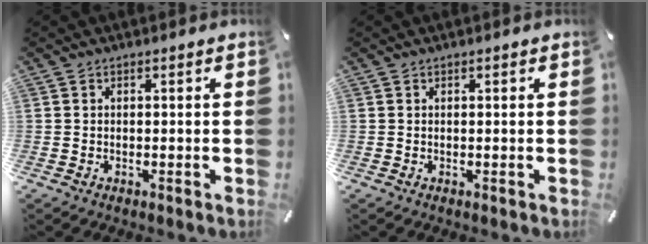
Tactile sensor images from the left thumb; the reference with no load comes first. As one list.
[{"total": 0.0}]